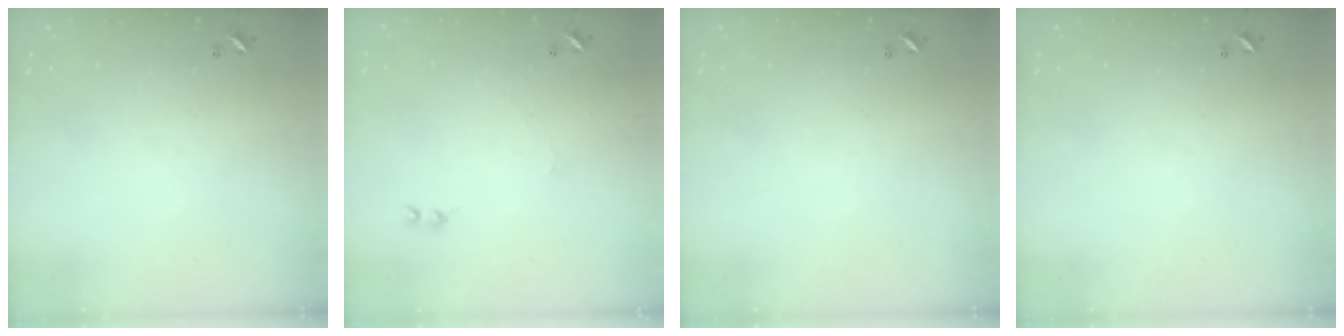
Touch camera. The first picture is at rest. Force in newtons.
{"total": 1.7, "press": 1.6, "slide": 0.6}
{"total": 0.0}
{"total": 0.0}